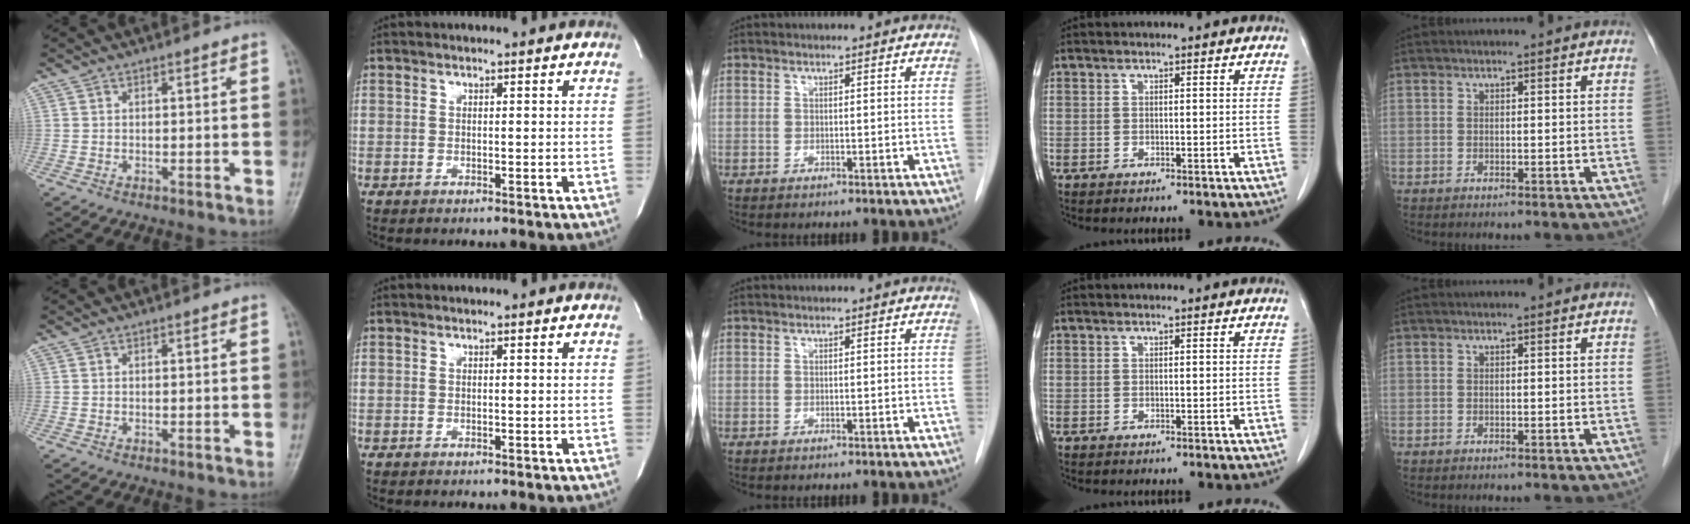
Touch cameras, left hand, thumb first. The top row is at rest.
{}